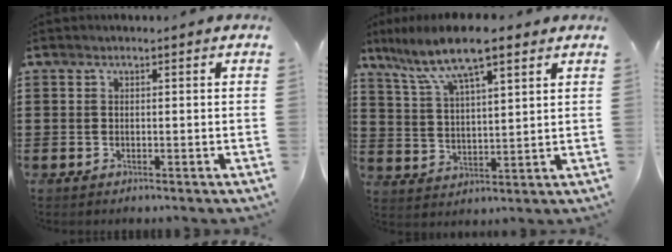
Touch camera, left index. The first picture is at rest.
{"total": 9.3, "force": [6.8, 1.9, 6.1], "torque": [-0.139, -0.017, 0.119]}